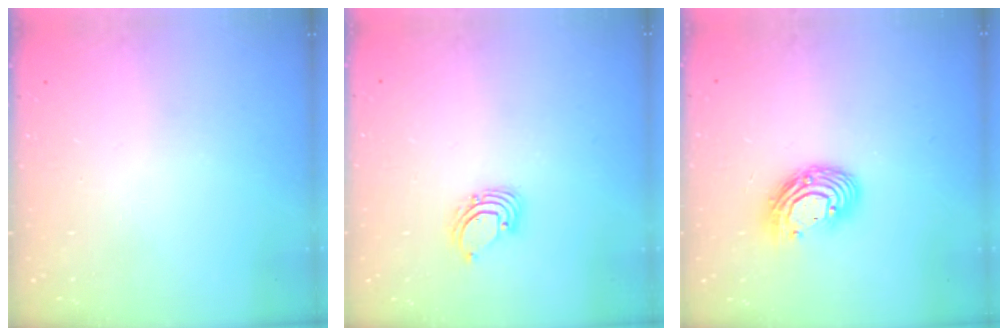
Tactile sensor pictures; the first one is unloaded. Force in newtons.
{"total": 3.1, "press": 3.1, "slide": 0.2}
{"total": 11.4, "press": 11.4, "slide": 0.8}